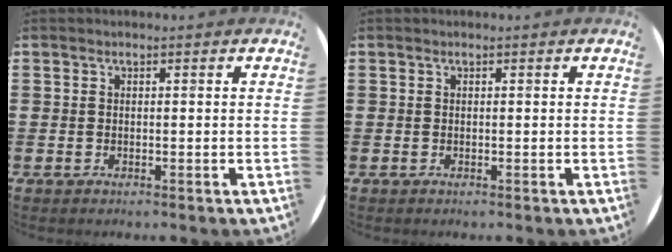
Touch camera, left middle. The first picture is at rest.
{"total": 0.0}